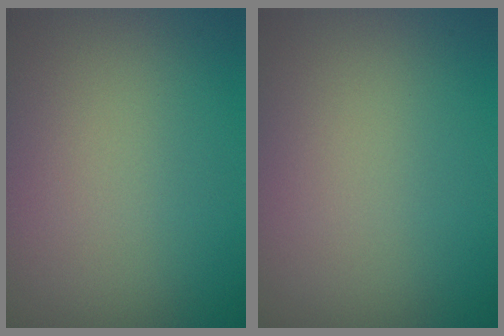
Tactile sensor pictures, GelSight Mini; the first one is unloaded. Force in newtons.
{"total": 0.0}